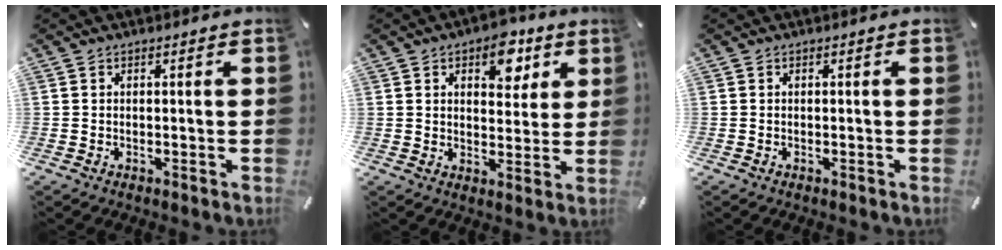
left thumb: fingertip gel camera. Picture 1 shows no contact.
{"total": 9.1, "force": [4.6, 5.8, 5.2], "torque": [-0.044, -0.018, 0.073]}
{"total": 0.0}